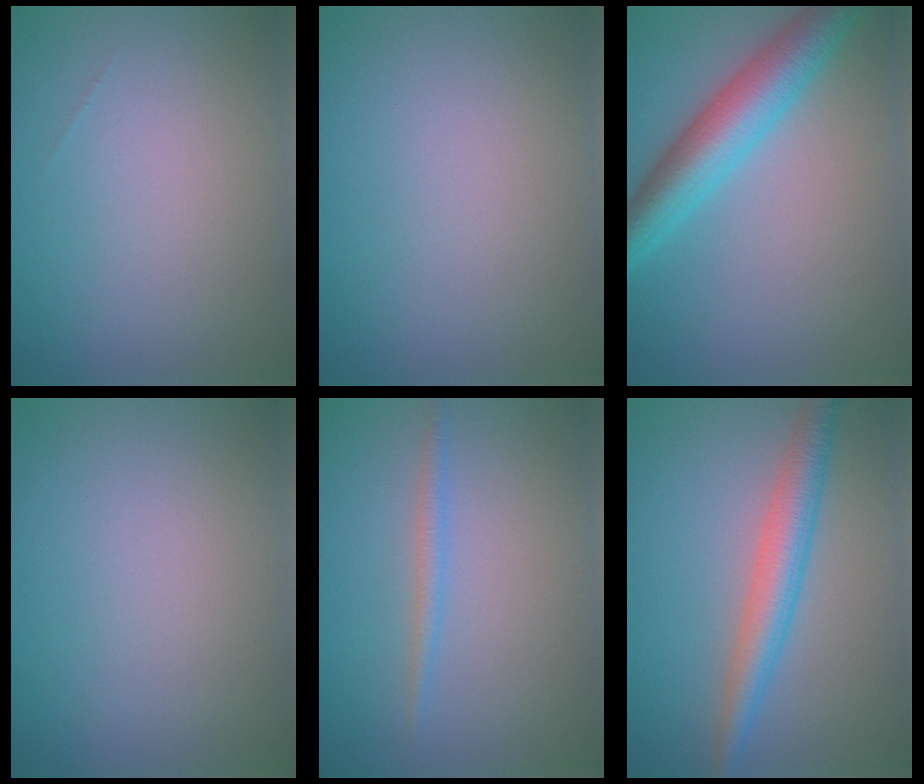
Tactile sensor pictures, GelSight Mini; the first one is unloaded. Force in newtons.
{"total": 0.0}
{"total": 6.3, "press": 6.3, "slide": 0.1}
{"total": 0.0}
{"total": 1.2, "press": 1.2, "slide": 0.1}
{"total": 4.3, "press": 4.3, "slide": 0.3}